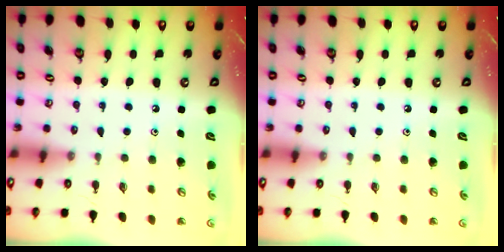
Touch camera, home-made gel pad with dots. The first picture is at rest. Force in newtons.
{"total": 0.0}